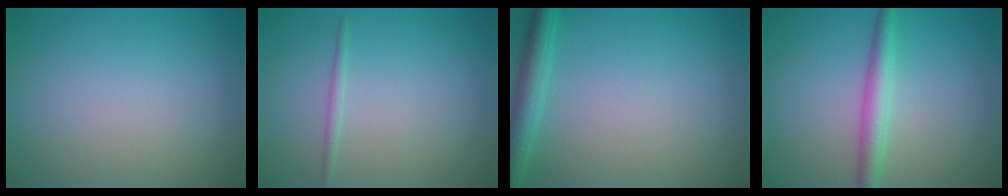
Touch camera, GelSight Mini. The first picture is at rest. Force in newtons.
{"total": 0.8, "press": 0.8, "slide": 0.0}
{"total": 3.0, "press": 3.0, "slide": 0.2}
{"total": 2.9, "press": 2.9, "slide": 0.1}